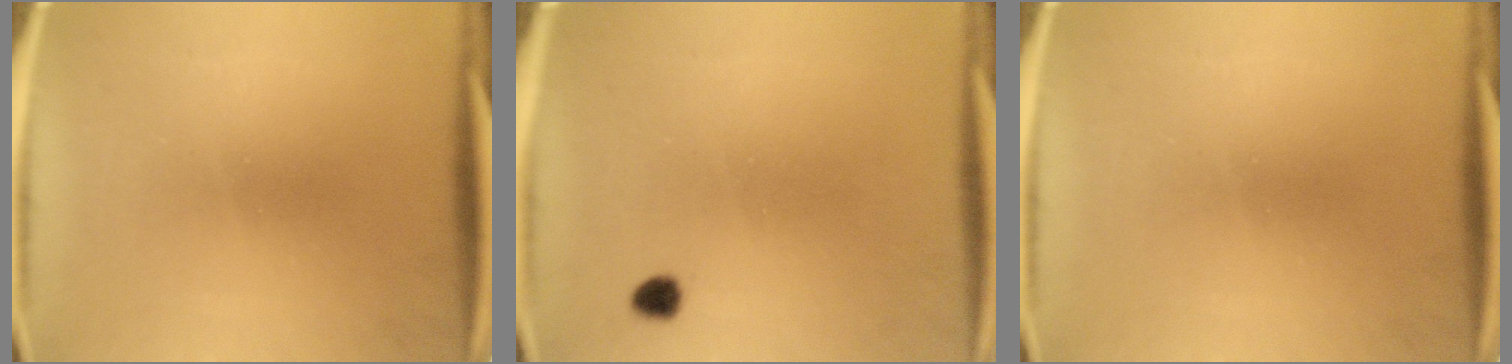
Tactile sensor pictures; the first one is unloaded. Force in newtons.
{"total": 1.7}
{"total": 0.0}